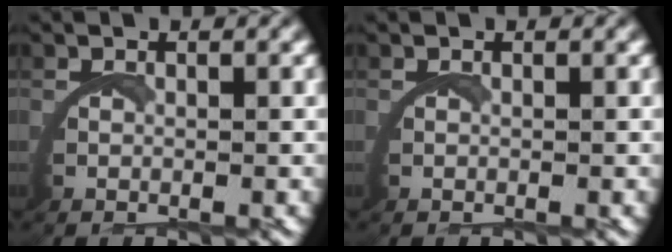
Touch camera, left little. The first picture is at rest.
{"total": 0.0}